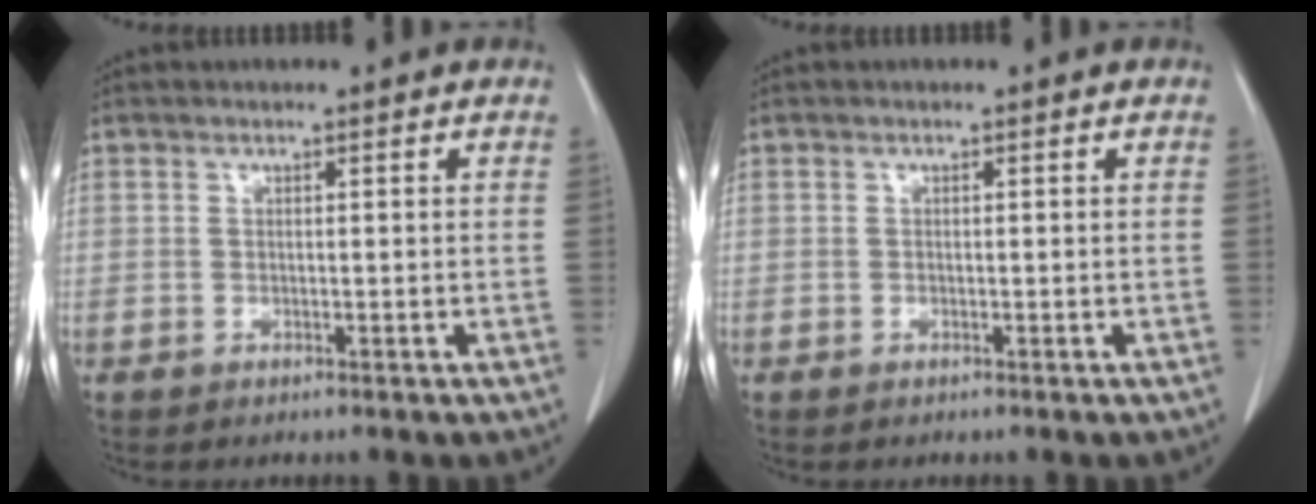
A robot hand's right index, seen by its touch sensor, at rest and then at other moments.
{"total": 0.0}